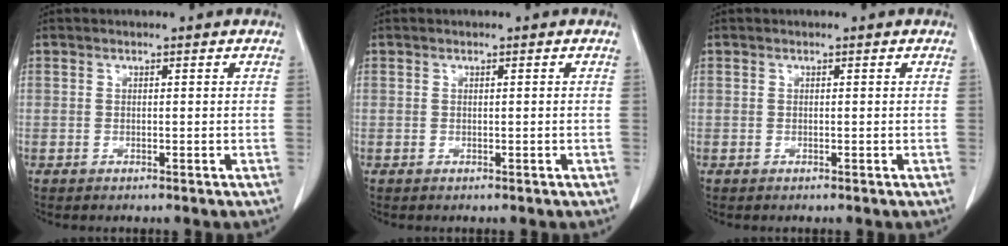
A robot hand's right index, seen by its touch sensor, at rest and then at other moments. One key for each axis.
{"total": 0.0}
{"total": 0.0}